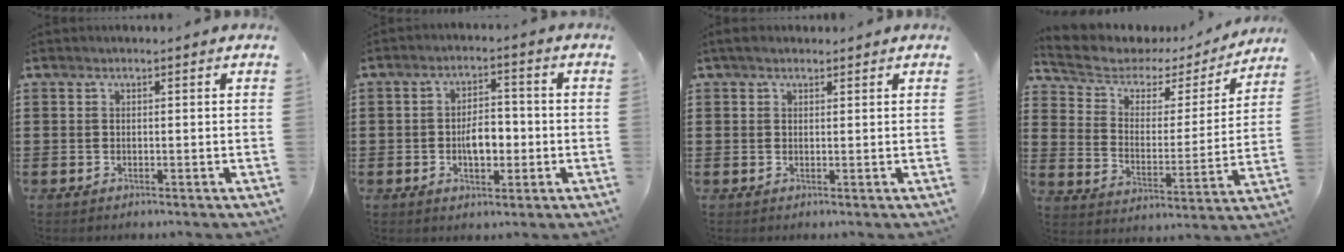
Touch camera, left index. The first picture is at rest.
{"total": 5.0, "force": [-1.0, 2.6, 4.2], "torque": [-0.062, -0.001, -0.024]}
{"total": 1.4, "force": [1.1, 0.6, 0.6], "torque": [-0.015, 0.005, 0.020]}
{"total": 4.2, "force": [2.9, 2.8, 1.1], "torque": [-0.052, -0.020, 0.042]}